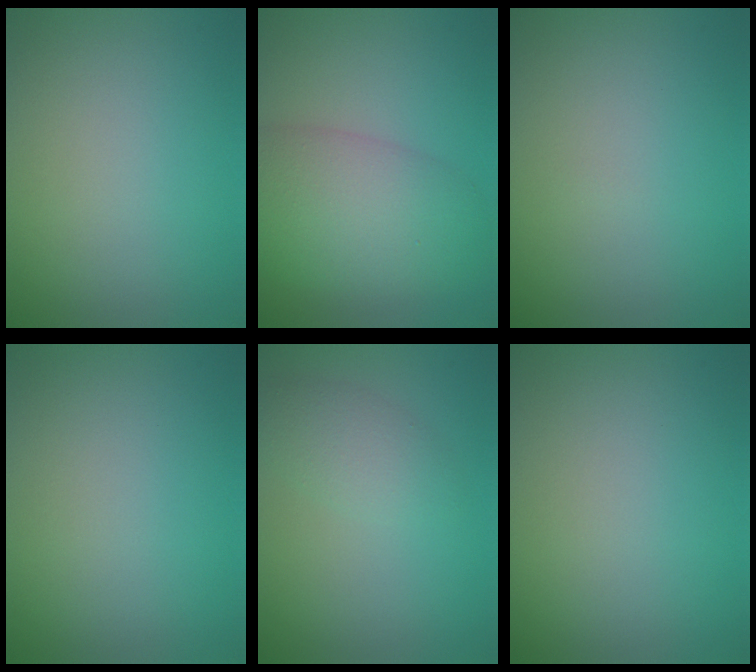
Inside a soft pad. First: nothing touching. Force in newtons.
{"total": 7.6, "press": 7.6, "slide": 0.3}
{"total": 0.0}
{"total": 0.0}
{"total": 2.3, "press": 2.3, "slide": 0.1}
{"total": 0.0}